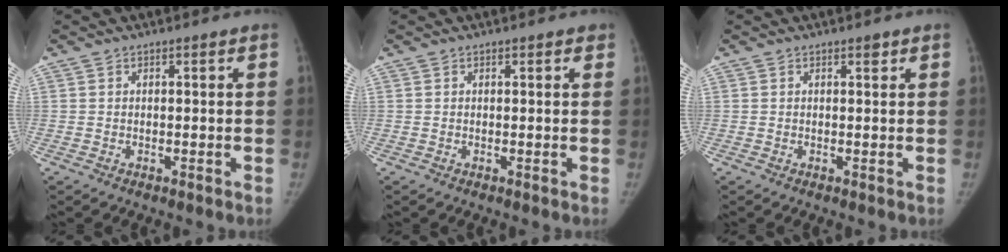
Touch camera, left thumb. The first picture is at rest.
{"total": 0.8, "force": [0.5, 0.4, 0.5], "torque": [0.000, 0.000, 0.002]}
{"total": 0.9, "force": [0.5, 0.4, 0.5], "torque": [-0.002, -0.002, 0.007]}